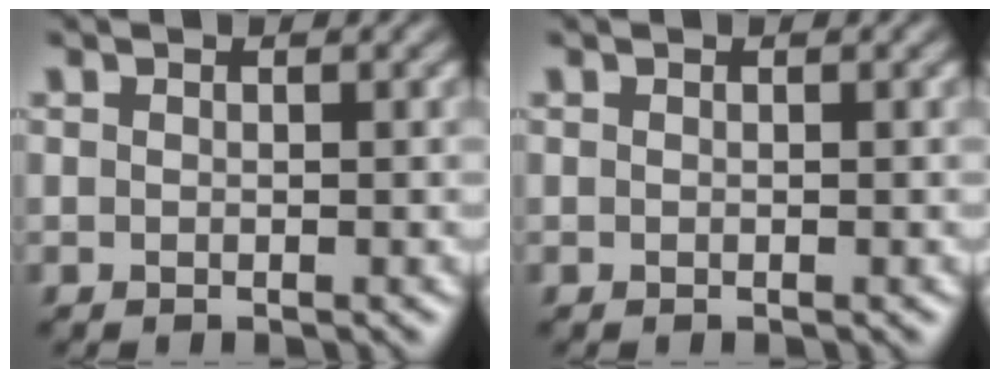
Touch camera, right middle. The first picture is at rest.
{"total": 0.0}